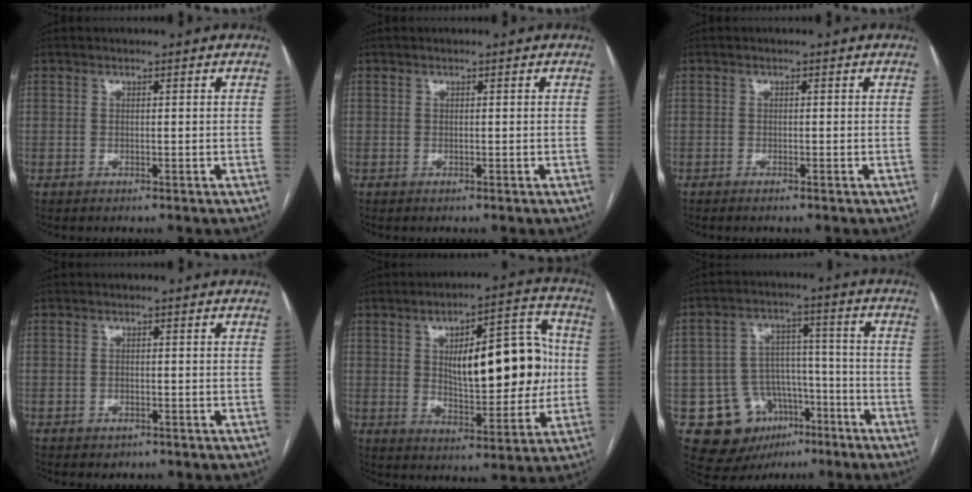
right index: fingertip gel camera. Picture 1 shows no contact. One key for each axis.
{"total": 0.0}
{"total": 0.7, "fx": -0.5, "fy": -0.1, "fz": 0.5, "tx": -0.011, "ty": -0.001, "tz": -0.010}
{"total": 1.4, "fx": -0.8, "fy": 1.0, "fz": 0.5, "tx": -0.010, "ty": 0.002, "tz": -0.006}
{"total": 16.8, "fx": 1.9, "fy": 6.0, "fz": 15.6, "tx": -0.223, "ty": 0.027, "tz": 0.037}
{"total": 12.4, "fx": -6.0, "fy": 9.8, "fz": 4.6, "tx": -0.068, "ty": 0.046, "tz": -0.080}